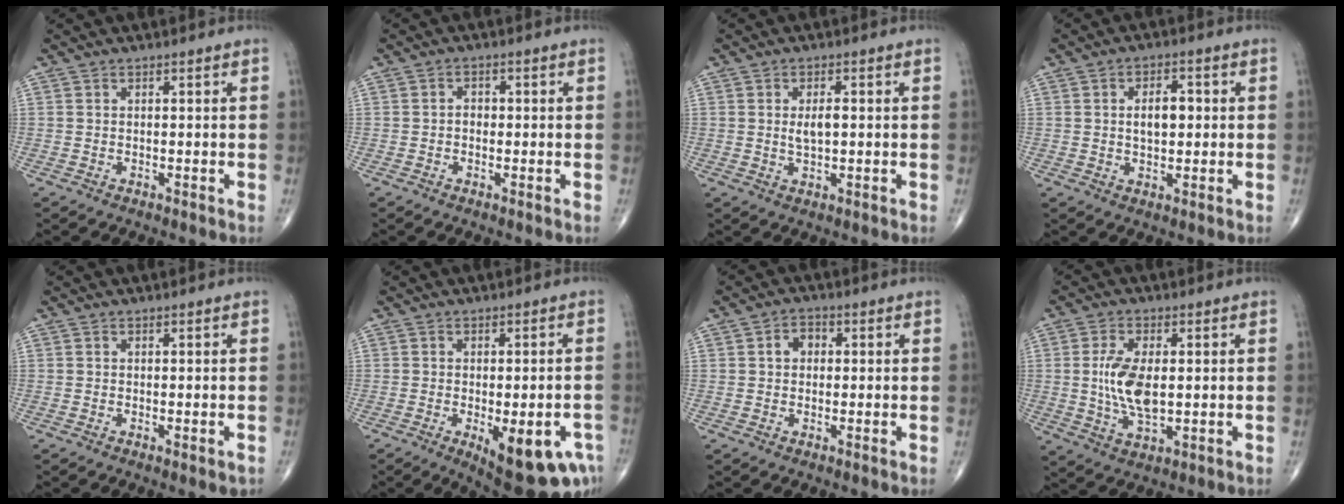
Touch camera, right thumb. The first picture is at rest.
{"total": 1.8, "force": [-0.2, 1.4, 1.1], "torque": [-0.008, 0.006, -0.006]}
{"total": 3.5, "force": [0.3, 1.6, 3.1], "torque": [-0.054, -0.002, 0.008]}
{"total": 5.6, "force": [0.6, 3.2, 4.6], "torque": [-0.065, 0.006, 0.010]}
{"total": 1.2, "force": [-0.4, 0.5, 1.1], "torque": [-0.012, -0.003, -0.005]}
{"total": 14.4, "force": [-5.8, 5.4, 12.1], "torque": [-0.119, 0.007, -0.060]}
{"total": 3.3, "force": [0.4, 2.6, 1.9], "torque": [-0.019, 0.013, 0.001]}
{"total": 9.5, "force": [0.5, 4.6, 8.3], "torque": [-0.166, -0.011, 0.014]}